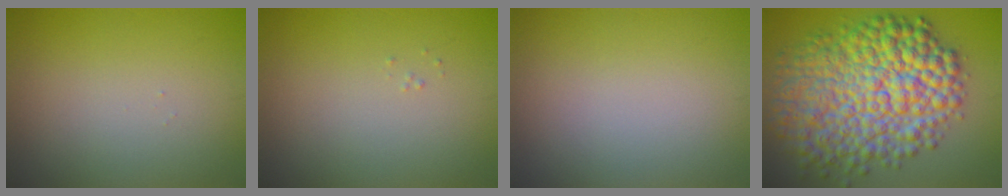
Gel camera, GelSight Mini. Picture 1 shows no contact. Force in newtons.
{"total": 0.0}
{"total": 0.0}
{"total": 12.6, "press": 12.6, "slide": 0.1}